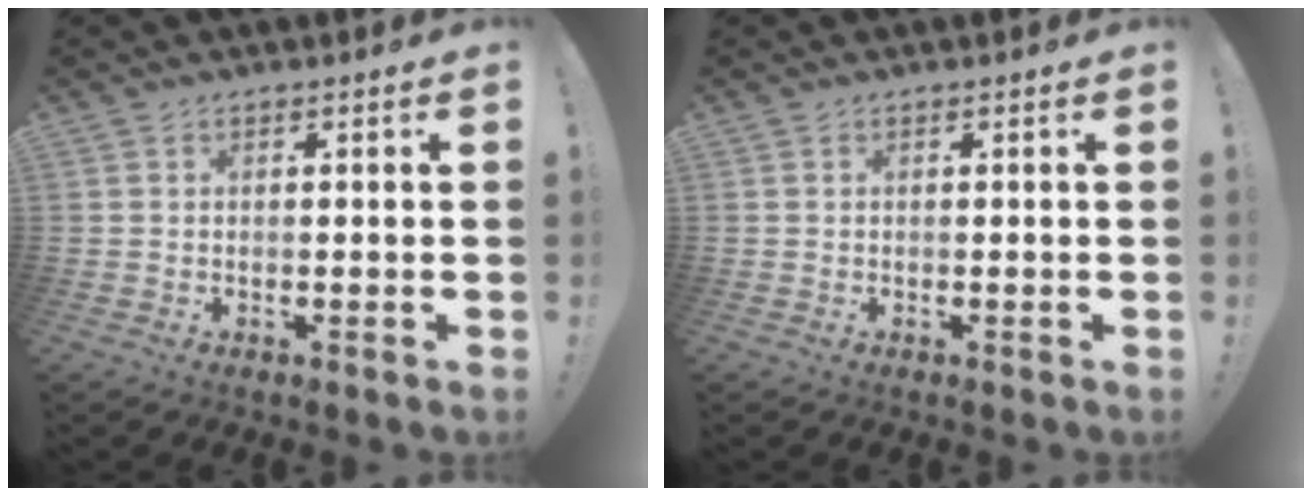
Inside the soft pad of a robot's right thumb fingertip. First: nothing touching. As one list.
[{"total": 0.0}]